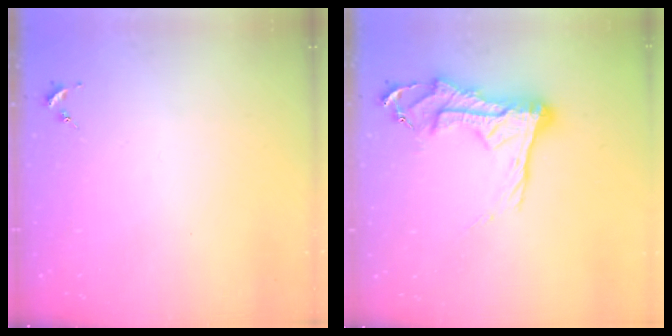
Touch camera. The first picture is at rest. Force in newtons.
{"total": 16.3, "press": 16.3, "slide": 1.6}